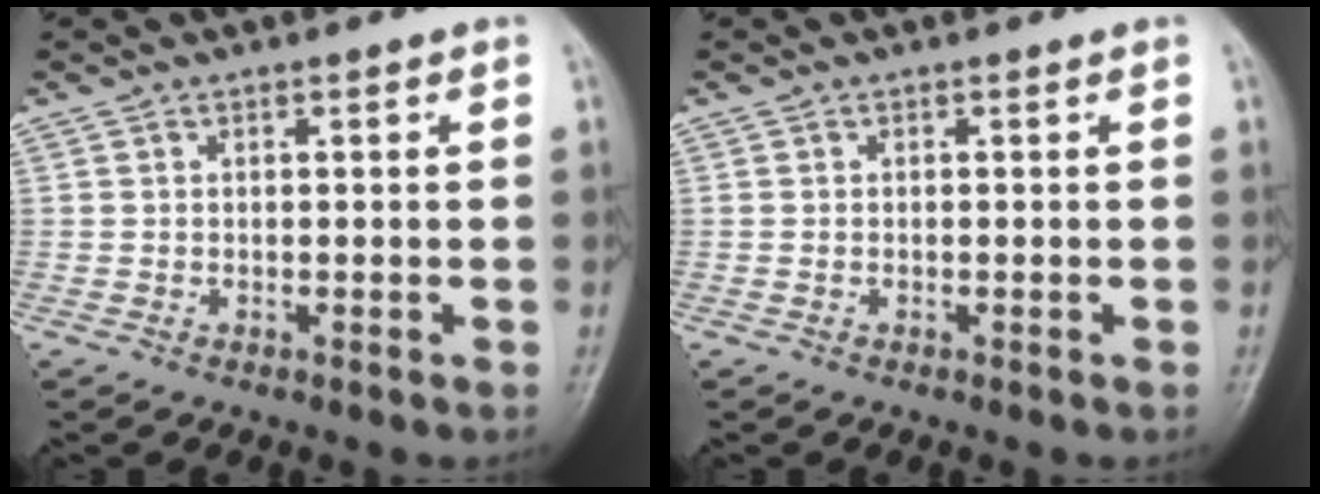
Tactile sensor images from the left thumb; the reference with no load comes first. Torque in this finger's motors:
{"motor_torque": [-0.02, 0.02, -0.09, -0.08, 0.00]}